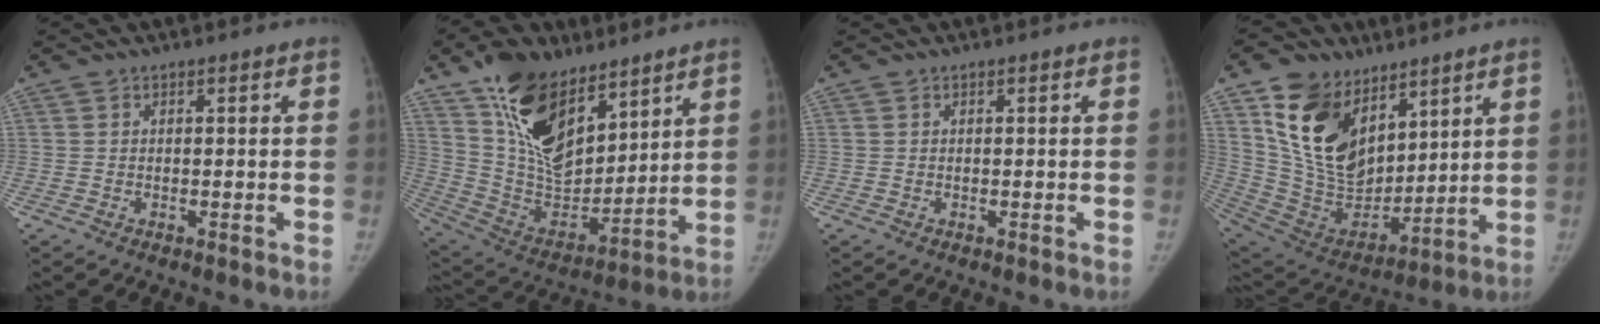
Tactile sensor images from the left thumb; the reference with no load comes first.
{"total": 22.1, "force": [13.3, 11.6, 13.2], "torque": [-0.196, -0.055, 0.254]}
{"total": 0.0}
{"total": 20.4, "force": [10.8, 12.9, 11.6], "torque": [-0.177, -0.050, 0.218]}